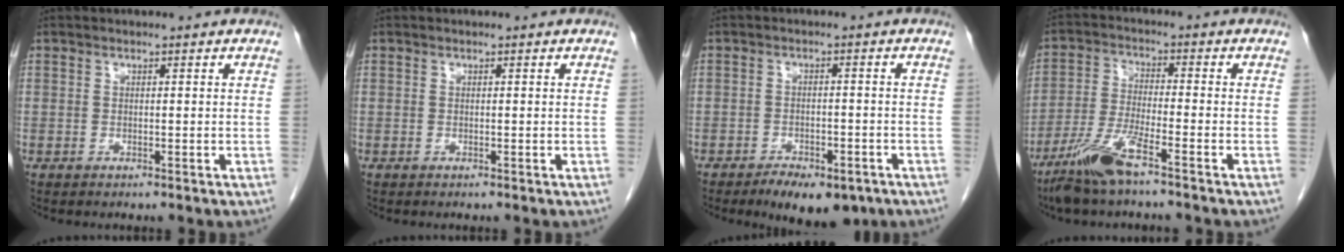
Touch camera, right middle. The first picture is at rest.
{"total": 0.0}
{"total": 8.9, "force": [-6.2, 3.8, 5.0], "torque": [-0.062, 0.000, -0.089]}
{"total": 8.0, "force": [-5.7, 0.5, 5.6], "torque": [-0.124, -0.020, -0.117]}